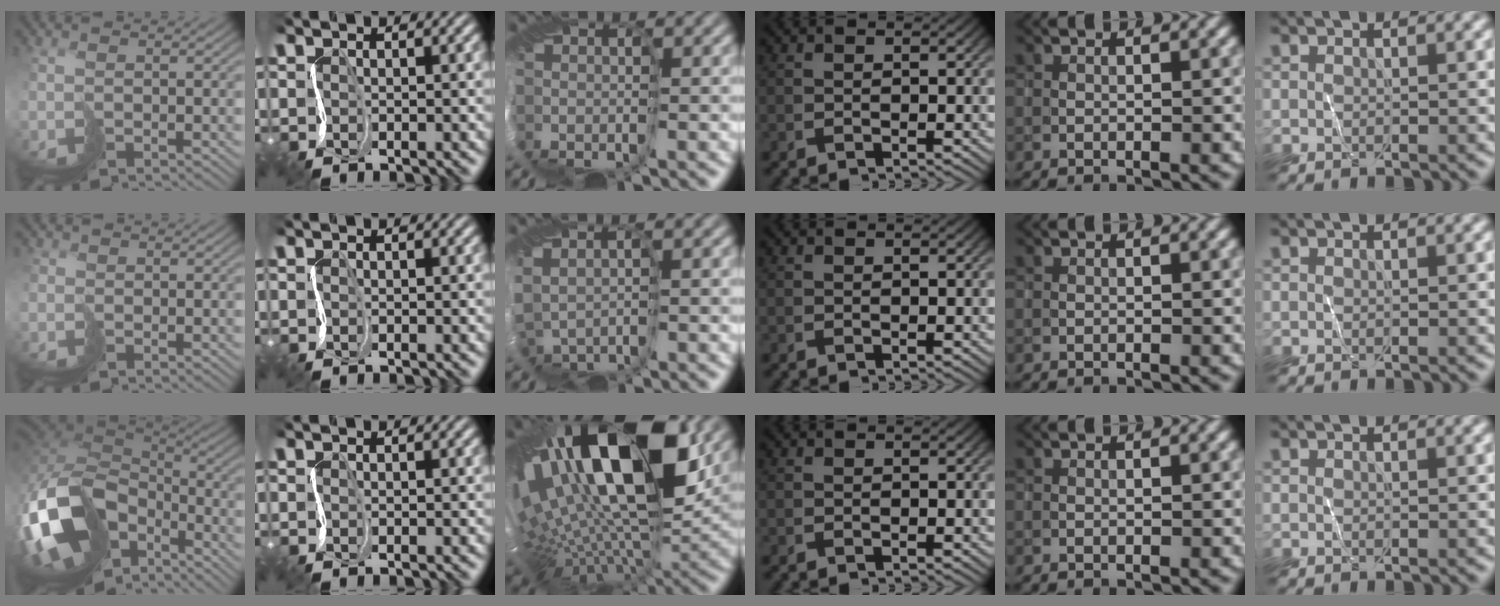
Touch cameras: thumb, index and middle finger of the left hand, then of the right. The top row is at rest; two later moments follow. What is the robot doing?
{"motion": "cut", "object": "bubble wrap"}